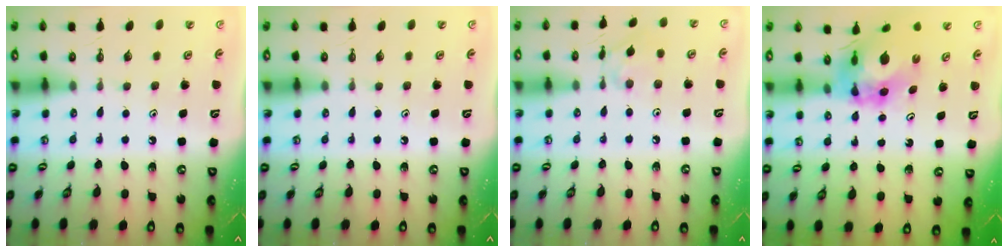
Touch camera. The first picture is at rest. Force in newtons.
{"total": 0.0}
{"total": 8.5, "press": 8.5, "slide": 0.5}
{"total": 8.5, "press": 8.5, "slide": 1.0}